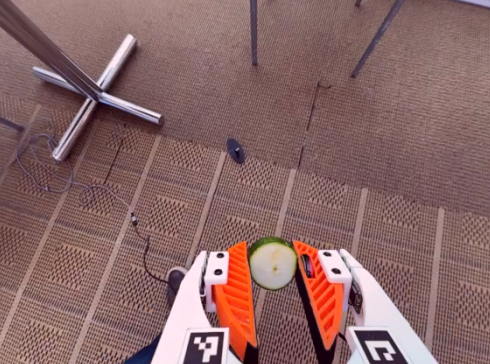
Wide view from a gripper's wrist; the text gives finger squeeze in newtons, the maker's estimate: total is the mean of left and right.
{"total": 6.4, "left": 5.8, "right": 7.0}